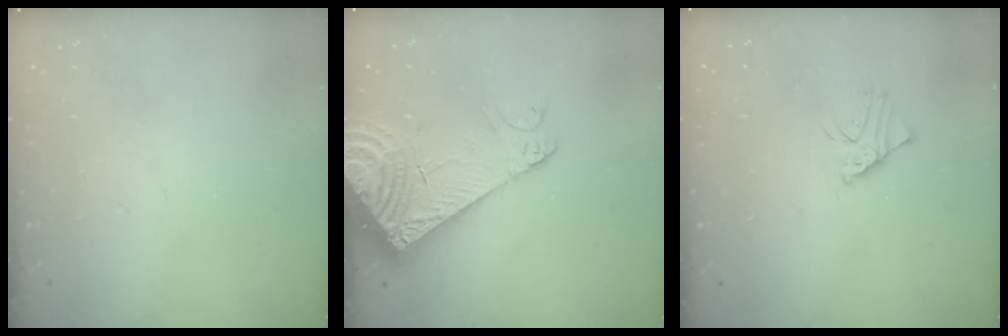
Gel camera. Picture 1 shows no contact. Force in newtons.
{"total": 15.6, "press": 15.3, "slide": 2.8}
{"total": 2.6, "press": 2.6, "slide": 0.2}